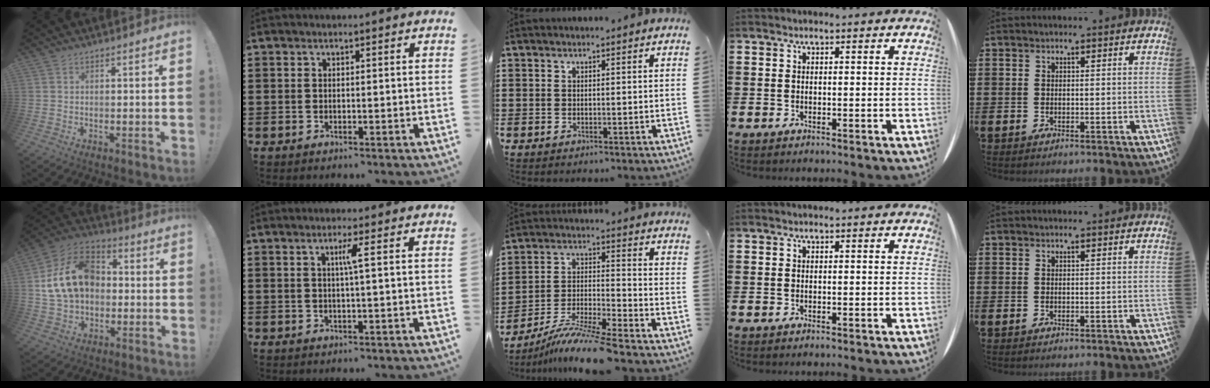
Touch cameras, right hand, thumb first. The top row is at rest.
{"thumb": {"total": 18.9, "force": [2.5, 14.2, 12.1], "torque": [-0.195, 0.014, 0.057]}, "index": {"total": 2.4, "force": [0.4, -0.5, 2.4], "torque": [-0.045, -0.004, 0.002]}, "middle": {"total": 9.1, "force": [-8.1, -0.6, 4.1], "torque": [-0.080, -0.007, -0.161]}}